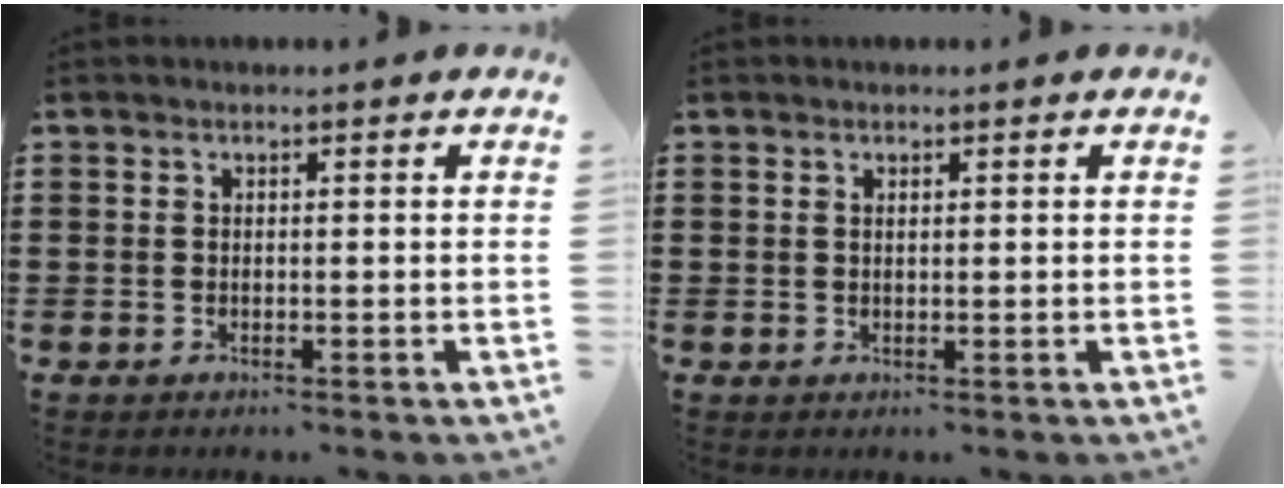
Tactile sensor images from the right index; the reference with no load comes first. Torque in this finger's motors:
{"motor_torque": [-0.20, 0.46, -0.01, -0.01]}